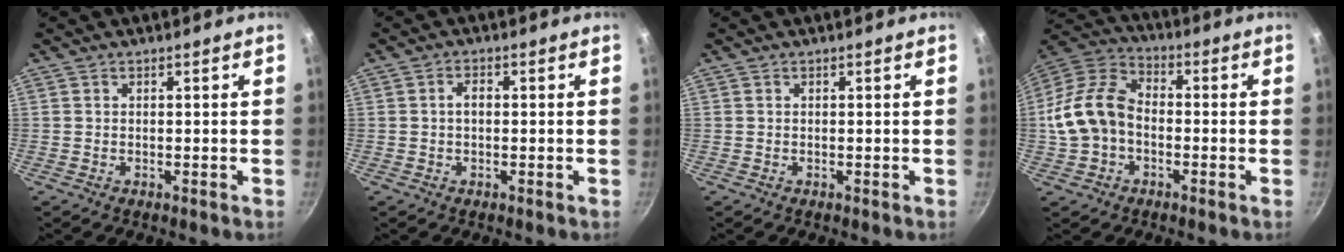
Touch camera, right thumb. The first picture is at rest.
{"total": 1.9, "force": [-0.1, 1.2, 1.5], "torque": [-0.024, 0.010, -0.002]}
{"total": 0.0}
{"total": 12.9, "force": [-1.8, 9.2, 8.9], "torque": [-0.152, 0.042, -0.050]}